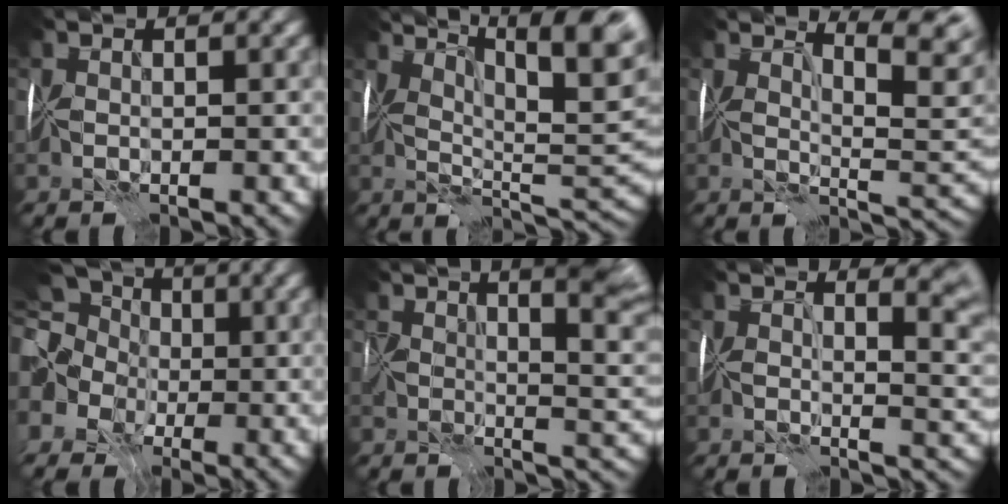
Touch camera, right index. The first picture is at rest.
{"total": 9.8, "force": [5.7, 2.0, 7.8], "torque": [-0.112, 0.005, 0.084]}
{"total": 4.0, "force": [2.8, -0.3, 2.9], "torque": [-0.026, -0.004, 0.051]}
{"total": 9.1, "force": [0.6, 7.9, 4.4], "torque": [-0.092, 0.005, -0.033]}
{"total": 7.8, "force": [3.7, 2.2, 6.5], "torque": [-0.069, 0.008, 0.057]}
{"total": 4.7, "force": [2.5, 0.9, 3.9], "torque": [-0.020, -0.003, 0.039]}